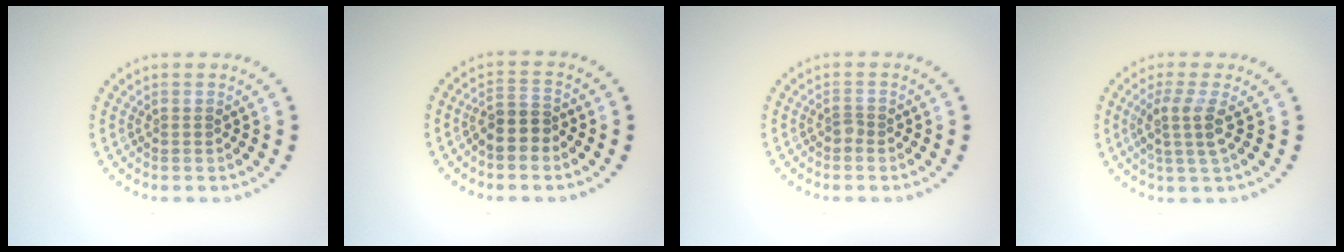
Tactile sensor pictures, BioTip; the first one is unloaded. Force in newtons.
{"total": 2.7, "press": 2.3, "slide": 1.3}
{"total": 0.8, "press": 0.6, "slide": 0.6}
{"total": 2.7, "press": 2.2, "slide": 1.7}